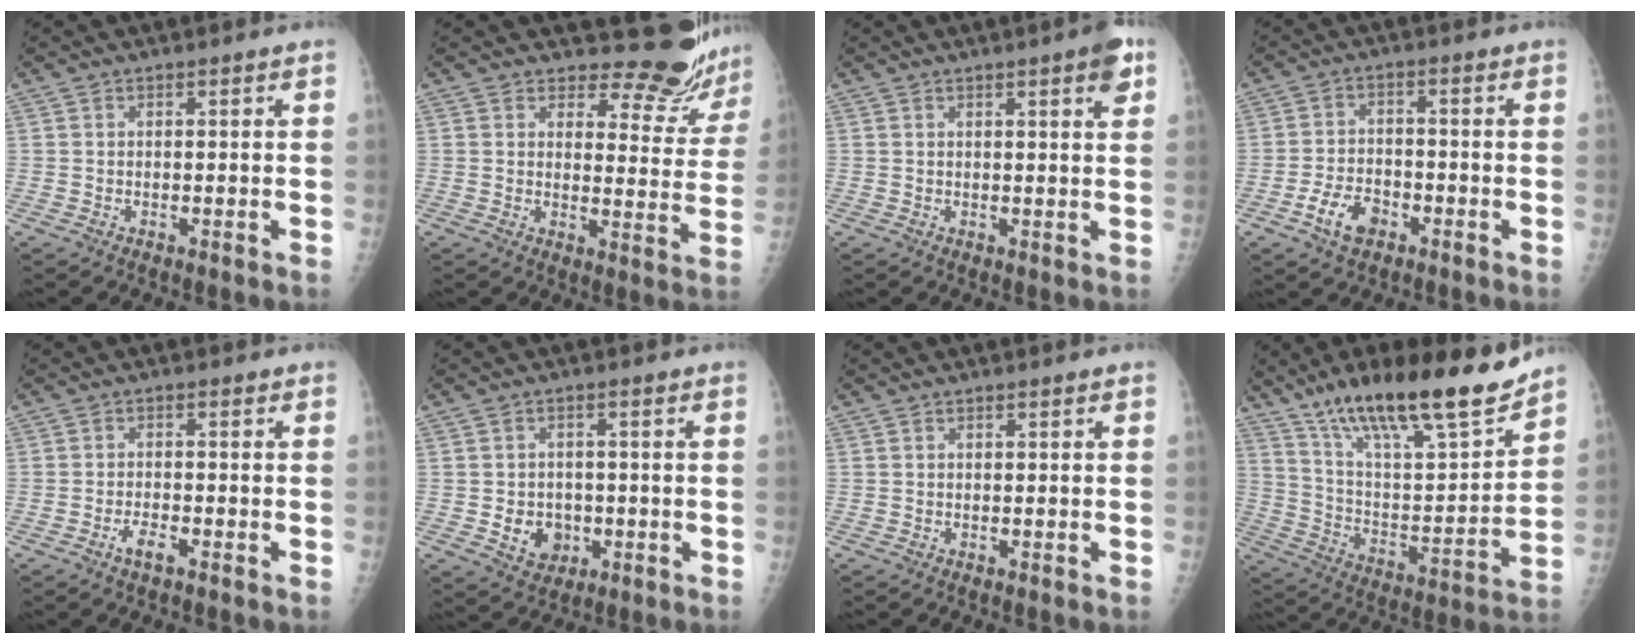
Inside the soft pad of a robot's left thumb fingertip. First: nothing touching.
{"total": 10.9, "force": [10.6, 2.4, 0.6], "torque": [0.026, -0.117, 0.114]}
{"total": 4.4, "force": [2.3, 0.7, 3.7], "torque": [-0.041, -0.007, 0.026]}
{"total": 6.6, "force": [-3.3, 4.2, 3.8], "torque": [-0.060, 0.019, -0.058]}
{"total": 2.8, "force": [-1.7, 1.0, 1.9], "torque": [-0.038, 0.007, -0.033]}
{"total": 6.1, "force": [-1.1, 5.2, 2.9], "torque": [-0.018, 0.006, -0.009]}
{"total": 0.0}
{"total": 24.3, "force": [17.9, 5.7, 15.4], "torque": [-0.226, -0.075, 0.305]}